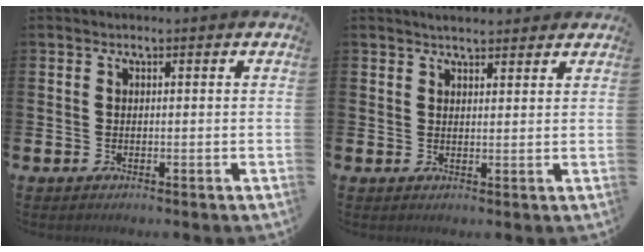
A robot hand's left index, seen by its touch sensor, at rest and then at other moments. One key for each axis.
{"total": 2.7, "fx": 2.6, "fy": 0.6, "fz": 0.3, "tx": -0.002, "ty": -0.008, "tz": 0.046}